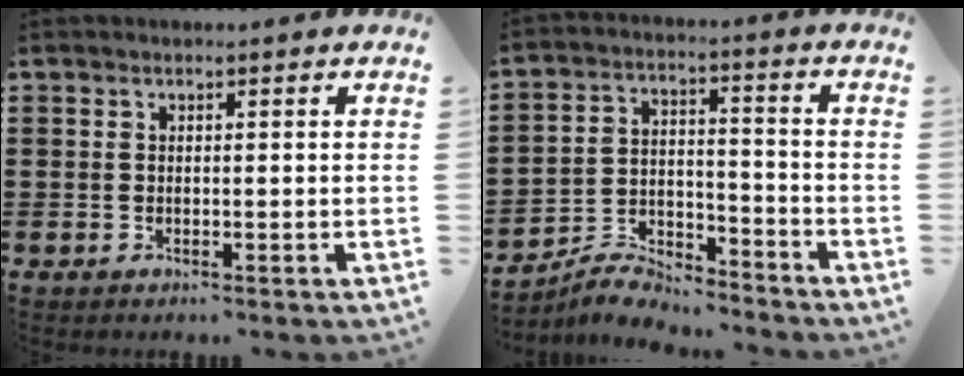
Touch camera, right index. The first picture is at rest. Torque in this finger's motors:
{"motor_torque": [-0.46, -0.82, 0.06, 0.00]}